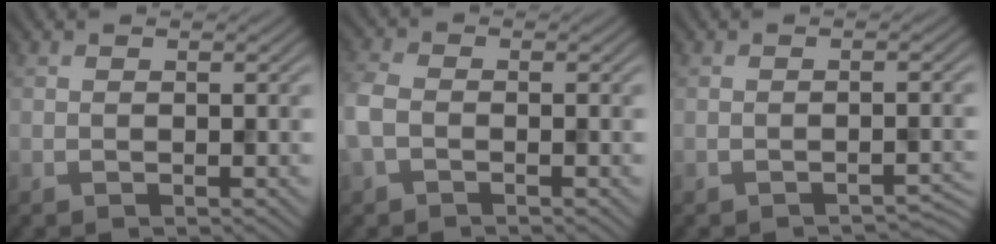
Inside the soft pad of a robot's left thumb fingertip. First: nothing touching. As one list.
[{"total": 3.7, "force": [-1.2, 2.4, 2.5], "torque": [-0.074, 0.001, -0.034]}, {"total": 1.5, "force": [-1.4, 0.2, 0.6], "torque": [-0.004, 0.002, -0.021]}]